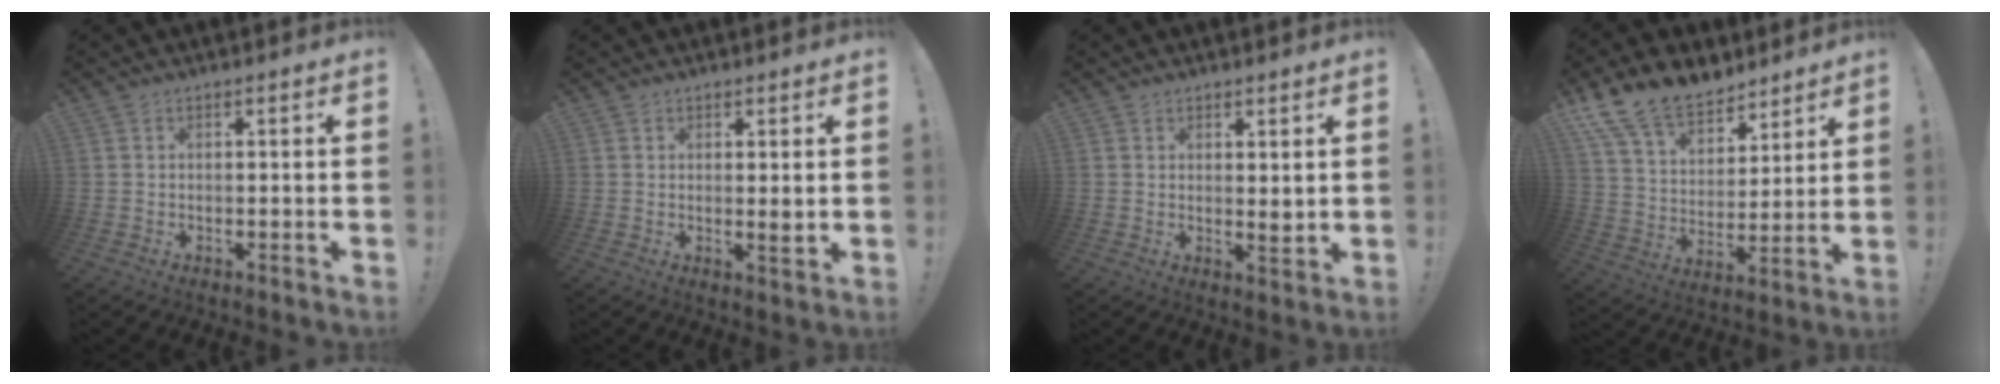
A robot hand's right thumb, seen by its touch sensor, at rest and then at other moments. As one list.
[{"total": 2.4, "force": [0.8, 0.7, 2.2], "torque": [-0.019, -0.012, 0.010]}, {"total": 3.0, "force": [1.7, 1.3, 2.0], "torque": [-0.012, -0.021, 0.028]}, {"total": 15.5, "force": [12.0, 8.1, 5.6], "torque": [-0.109, -0.086, 0.226]}]